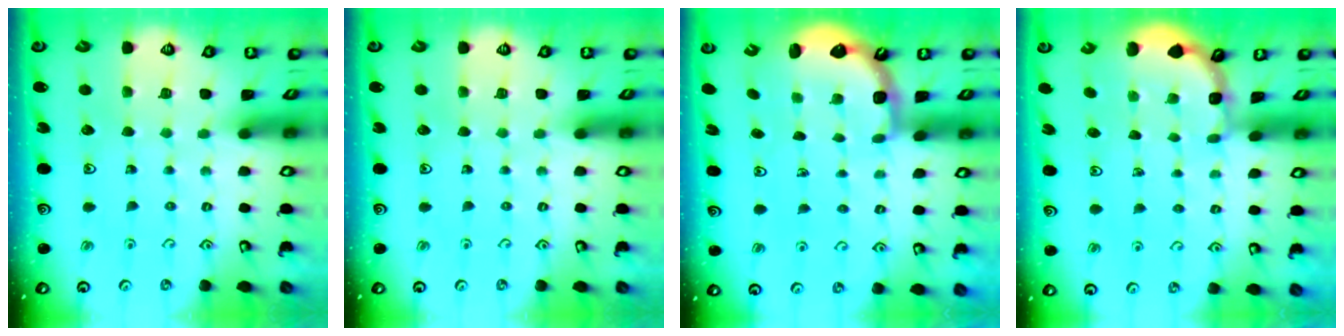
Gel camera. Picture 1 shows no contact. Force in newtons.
{"total": 0.0}
{"total": 2.8, "press": 2.2, "slide": 1.8}
{"total": 2.0, "press": 2.0, "slide": 0.1}